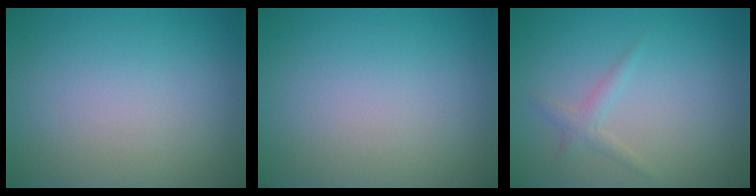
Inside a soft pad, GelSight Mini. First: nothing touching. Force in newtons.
{"total": 0.0}
{"total": 1.3, "press": 1.3, "slide": 0.0}